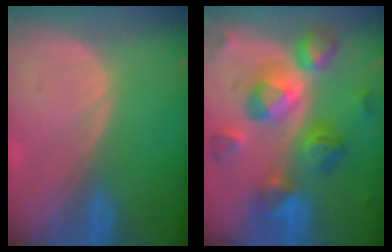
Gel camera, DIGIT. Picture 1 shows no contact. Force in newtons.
{"total": 11.4, "press": 11.3, "slide": 1.1}